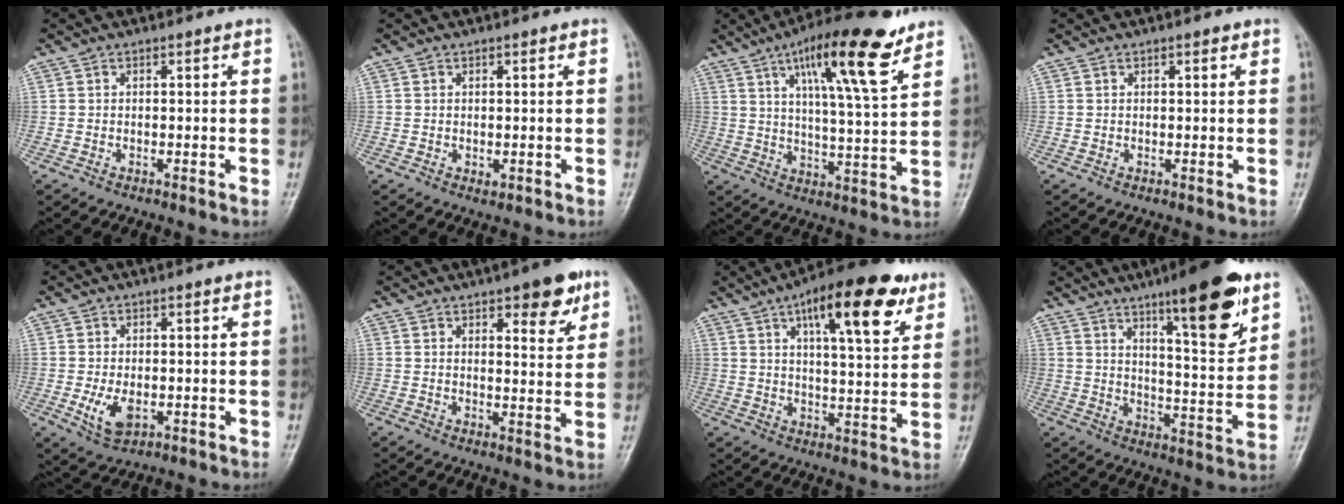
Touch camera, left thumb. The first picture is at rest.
{"total": 1.1, "force": [0.1, 0.7, 0.9], "torque": [-0.010, -0.003, 0.005]}
{"total": 16.8, "force": [9.7, 3.4, 13.3], "torque": [-0.198, -0.043, 0.156]}
{"total": 0.9, "force": [0.5, 0.3, 0.6], "torque": [-0.008, 0.000, 0.007]}
{"total": 5.1, "force": [-1.1, 3.0, 4.0], "torque": [-0.075, -0.009, -0.013]}
{"total": 8.8, "force": [5.0, 3.1, 6.5], "torque": [-0.064, -0.024, 0.063]}
{"total": 17.4, "force": [9.1, 5.7, 13.7], "torque": [-0.177, -0.025, 0.134]}
{"total": 16.7, "force": [10.0, 3.7, 12.9], "torque": [-0.167, -0.061, 0.155]}